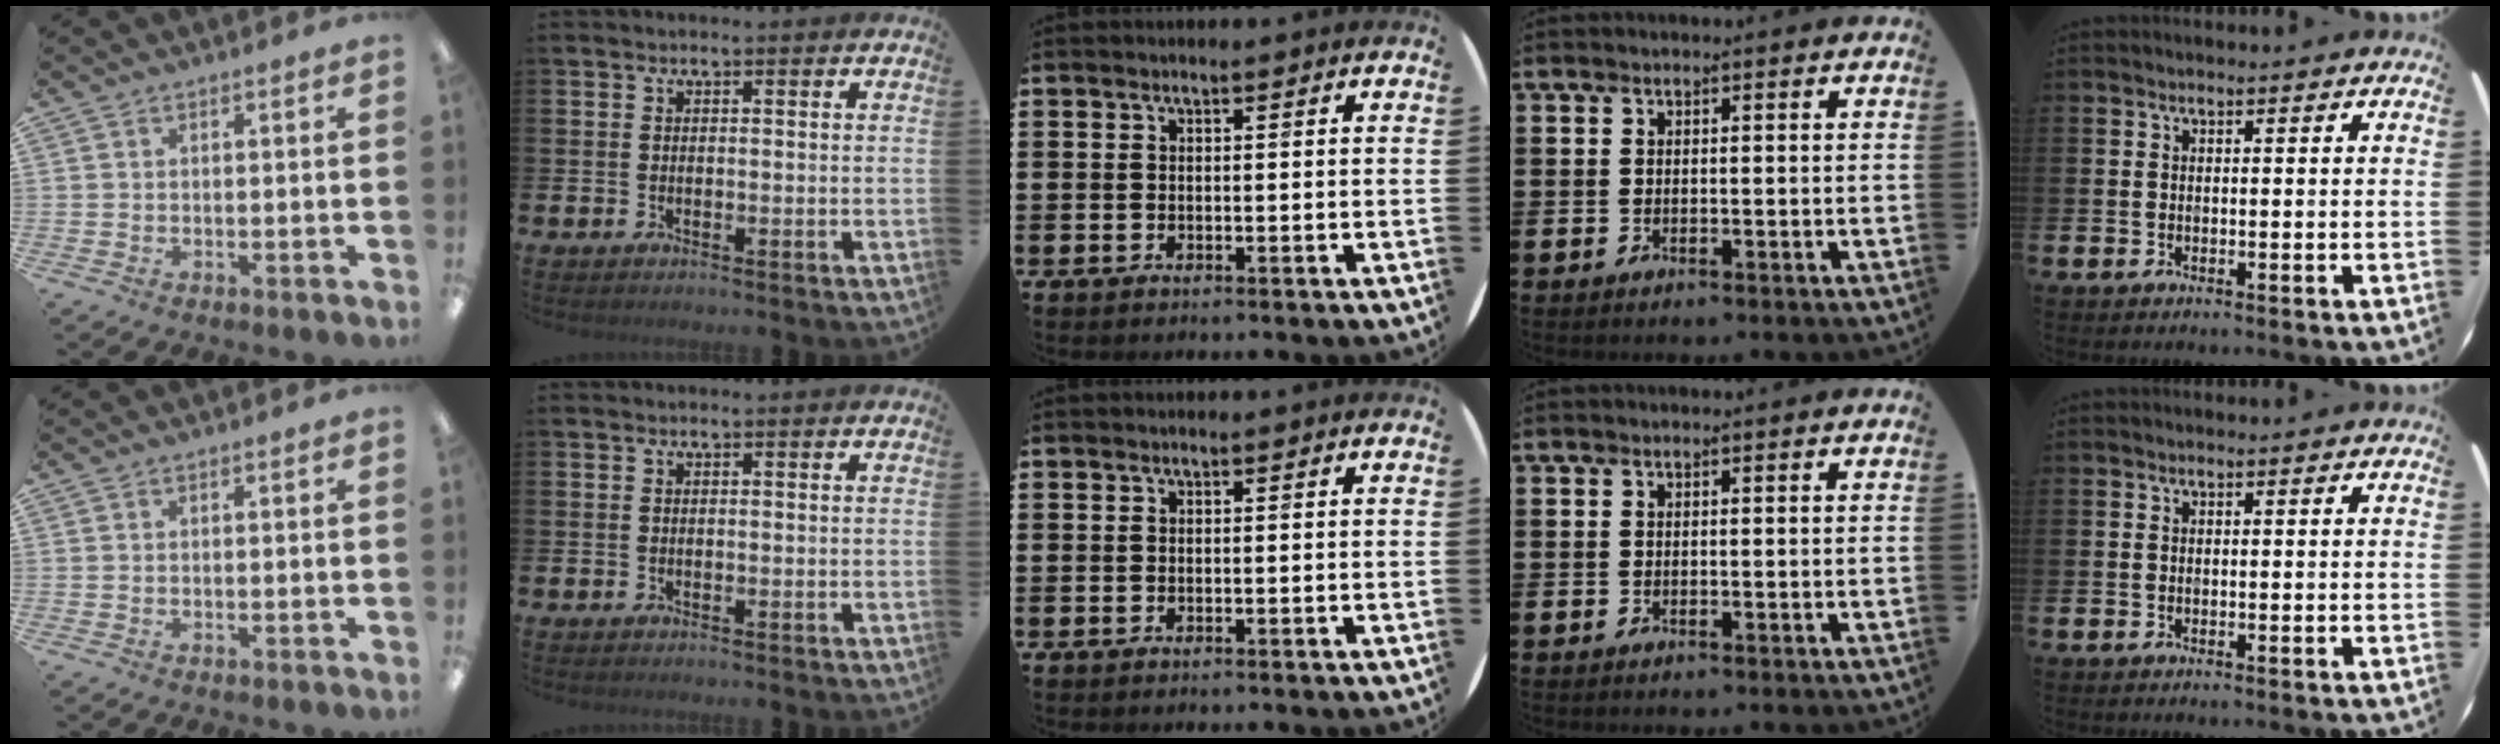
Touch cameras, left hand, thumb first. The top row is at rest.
{}